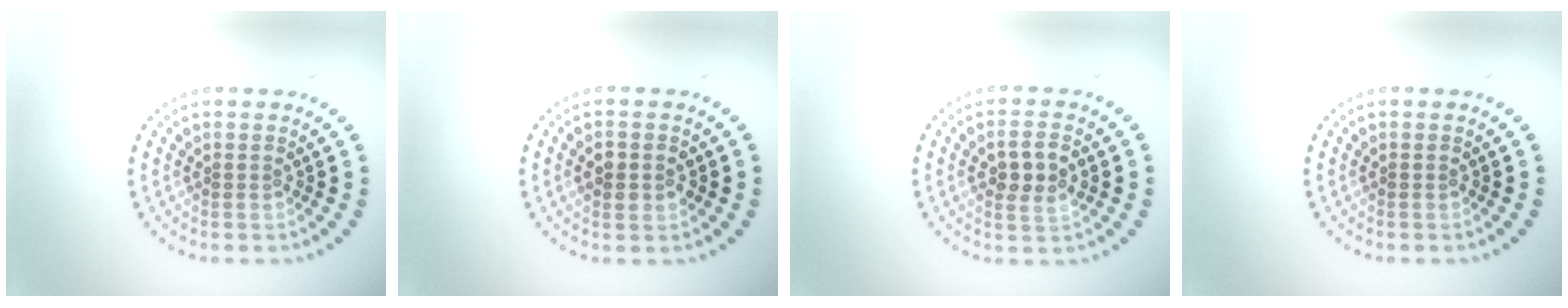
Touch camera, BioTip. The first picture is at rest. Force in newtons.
{"total": 2.7, "press": 2.7, "slide": 0.2}
{"total": 3.0, "press": 2.9, "slide": 0.4}
{"total": 0.0}